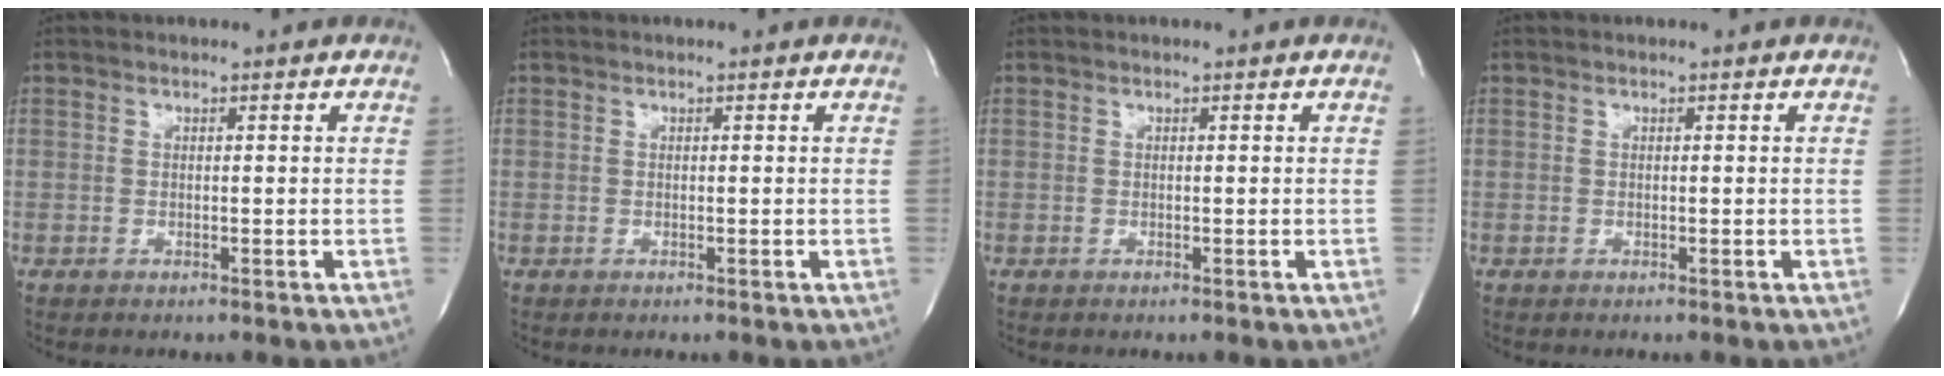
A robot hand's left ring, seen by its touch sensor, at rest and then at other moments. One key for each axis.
{"total": 0.0}
{"total": 0.0}
{"total": 0.0}